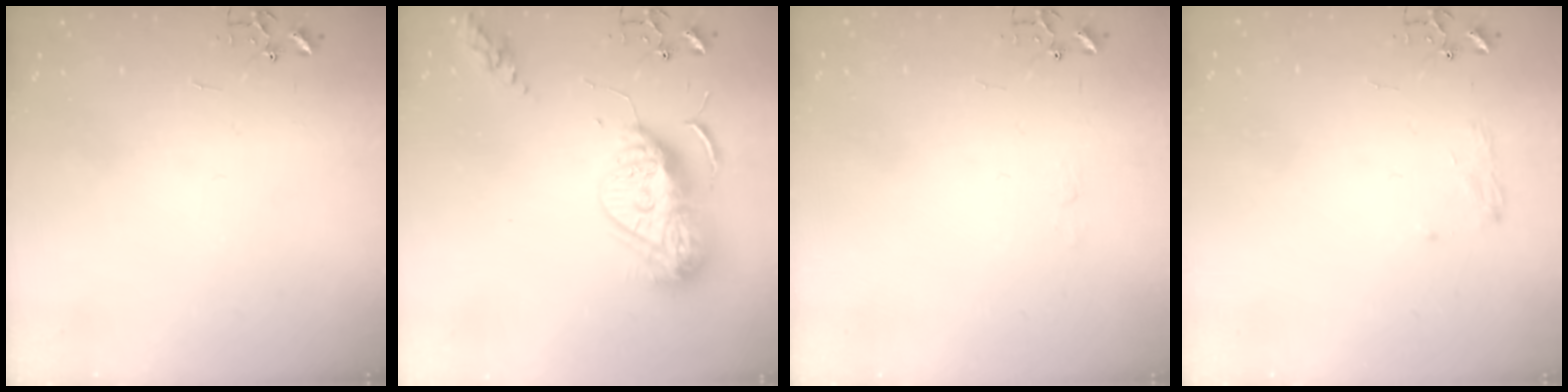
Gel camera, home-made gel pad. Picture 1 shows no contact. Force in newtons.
{"total": 14.7, "press": 14.6, "slide": 1.3}
{"total": 3.6, "press": 3.6, "slide": 0.4}
{"total": 8.4, "press": 8.4, "slide": 0.9}